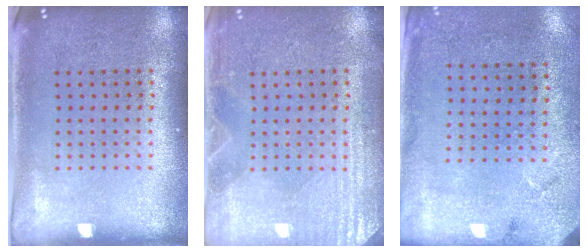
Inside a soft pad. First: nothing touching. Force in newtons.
{"total": 3.4, "press": 3.4, "slide": 0.5}
{"total": 2.7, "press": 2.2, "slide": 1.6}